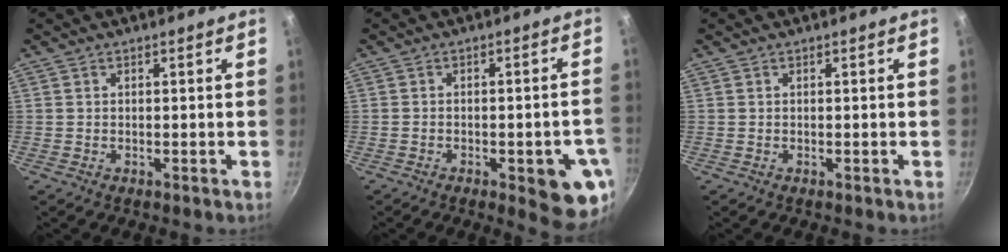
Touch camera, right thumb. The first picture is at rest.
{"total": 10.5, "force": [-3.6, 3.5, 9.2], "torque": [-0.083, 0.009, -0.041]}
{"total": 0.0}